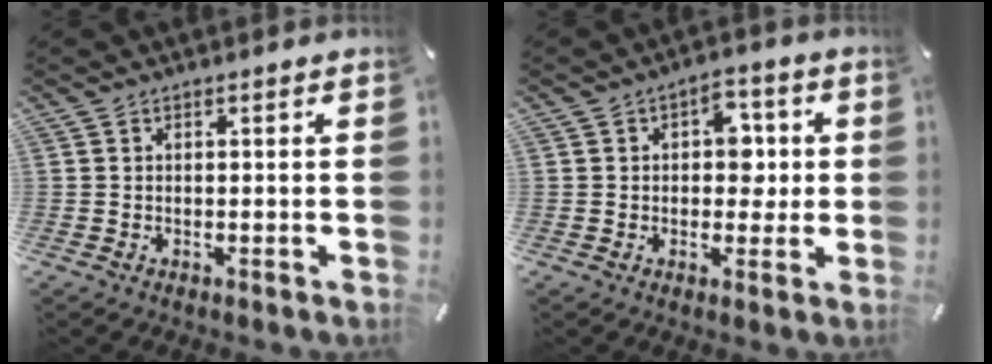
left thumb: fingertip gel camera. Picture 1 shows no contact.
{"total": 7.2, "force": [0.7, 5.3, 4.9], "torque": [-0.053, -0.001, 0.003]}